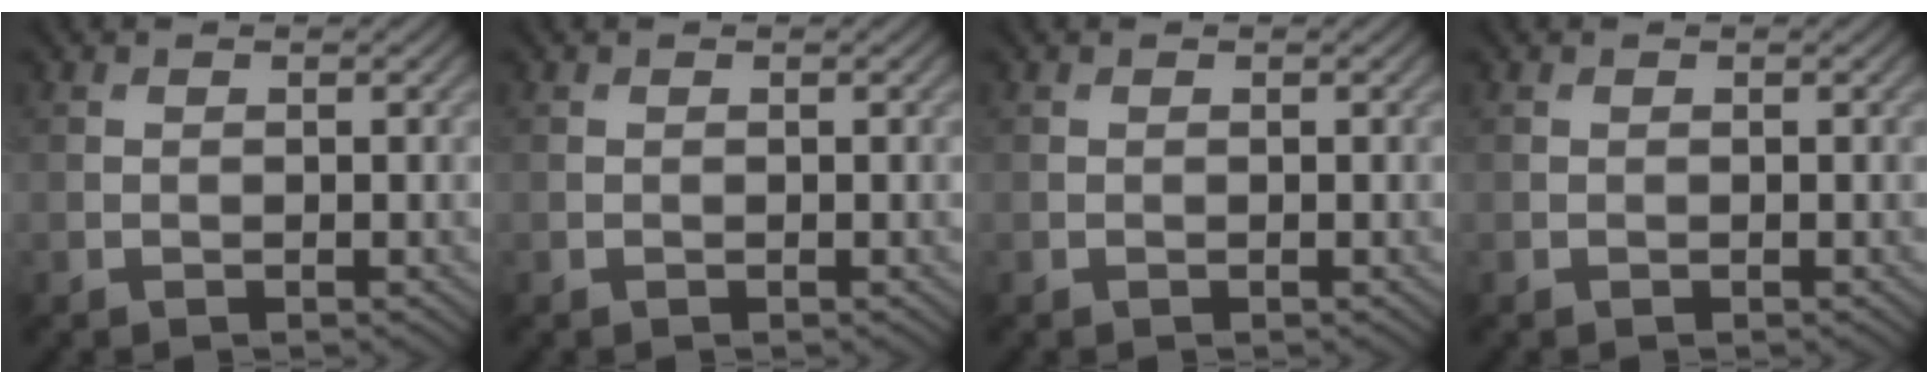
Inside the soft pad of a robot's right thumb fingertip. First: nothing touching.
{"total": 0.0}
{"total": 0.0}
{"total": 0.0}